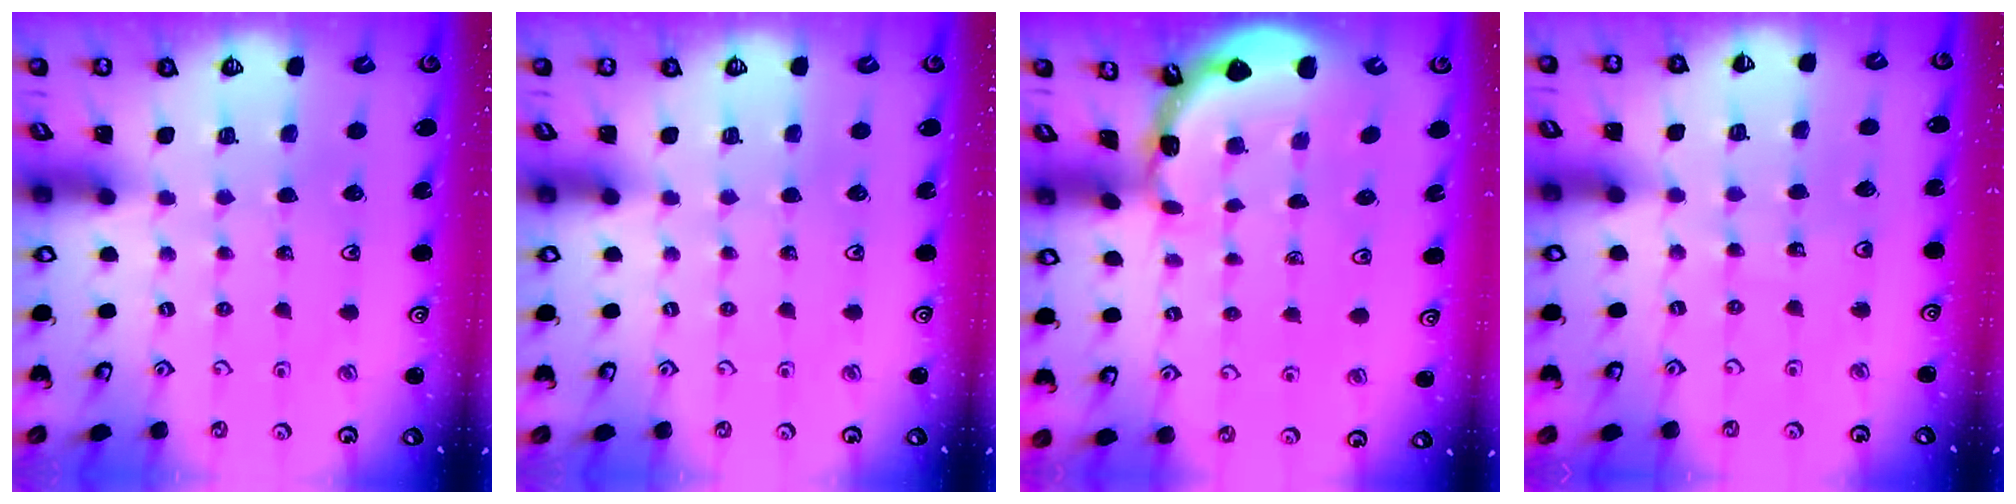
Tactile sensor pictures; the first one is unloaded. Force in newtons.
{"total": 0.0}
{"total": 1.6, "press": 1.6, "slide": 0.2}
{"total": 2.7, "press": 2.7, "slide": 0.3}